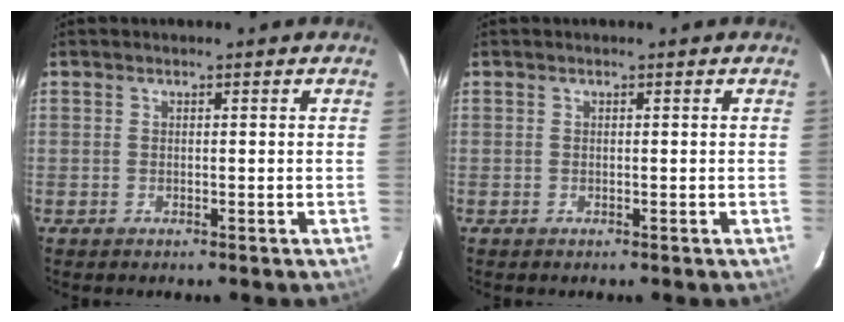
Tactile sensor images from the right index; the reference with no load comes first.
{"total": 0.0}